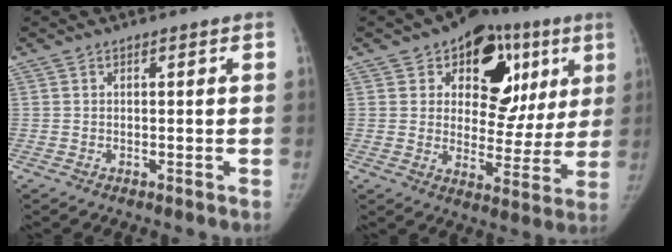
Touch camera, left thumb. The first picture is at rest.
{"total": 19.5, "force": [8.1, 12.5, 12.6], "torque": [-0.100, -0.009, 0.105]}